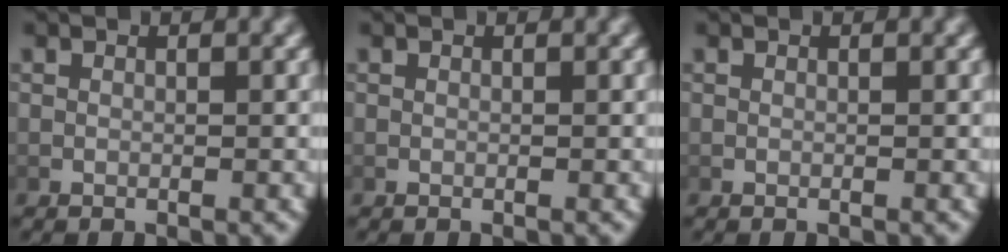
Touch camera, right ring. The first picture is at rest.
{"total": 0.0}
{"total": 0.0}